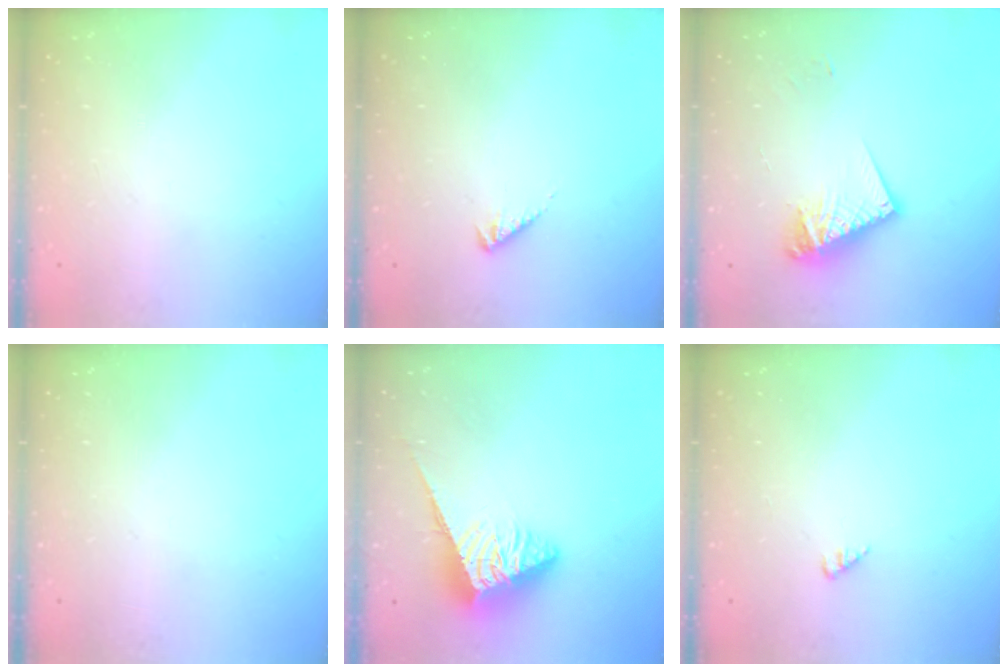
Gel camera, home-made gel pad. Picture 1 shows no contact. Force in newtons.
{"total": 2.9, "press": 2.9, "slide": 0.5}
{"total": 11.4, "press": 11.4, "slide": 1.0}
{"total": 0.0}
{"total": 6.8, "press": 6.8, "slide": 0.4}
{"total": 2.1, "press": 2.1, "slide": 0.3}